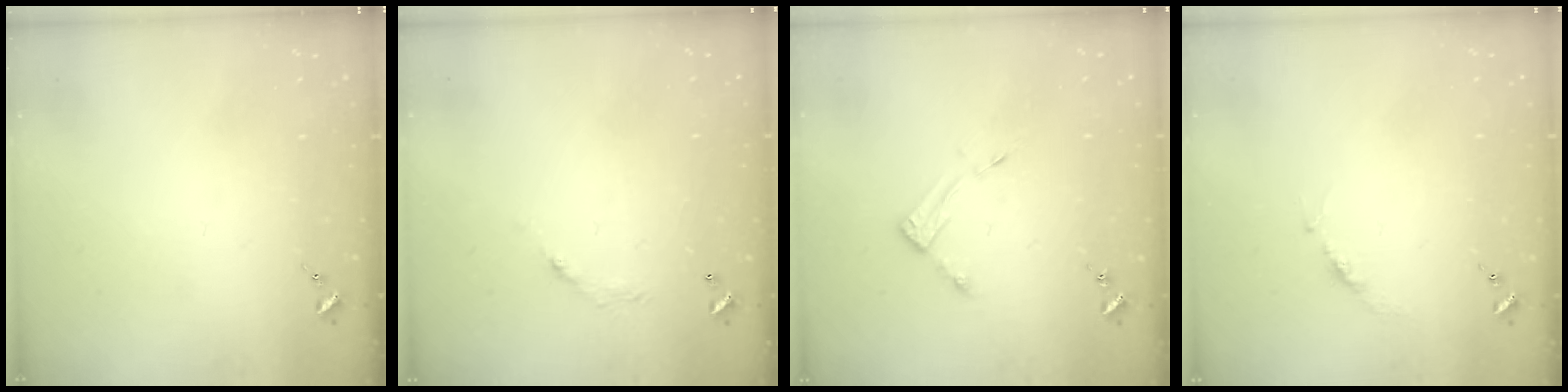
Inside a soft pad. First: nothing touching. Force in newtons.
{"total": 5.7, "press": 5.7, "slide": 0.4}
{"total": 3.5, "press": 3.4, "slide": 0.3}
{"total": 3.7, "press": 3.7, "slide": 0.5}